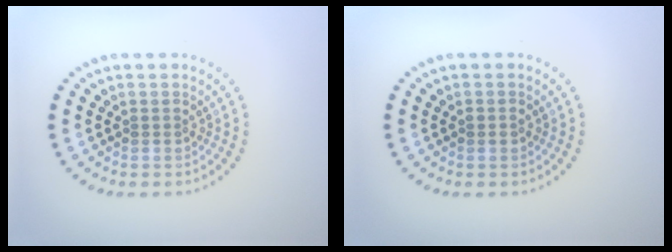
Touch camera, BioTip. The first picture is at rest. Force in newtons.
{"total": 0.8, "press": 0.8, "slide": 0.3}